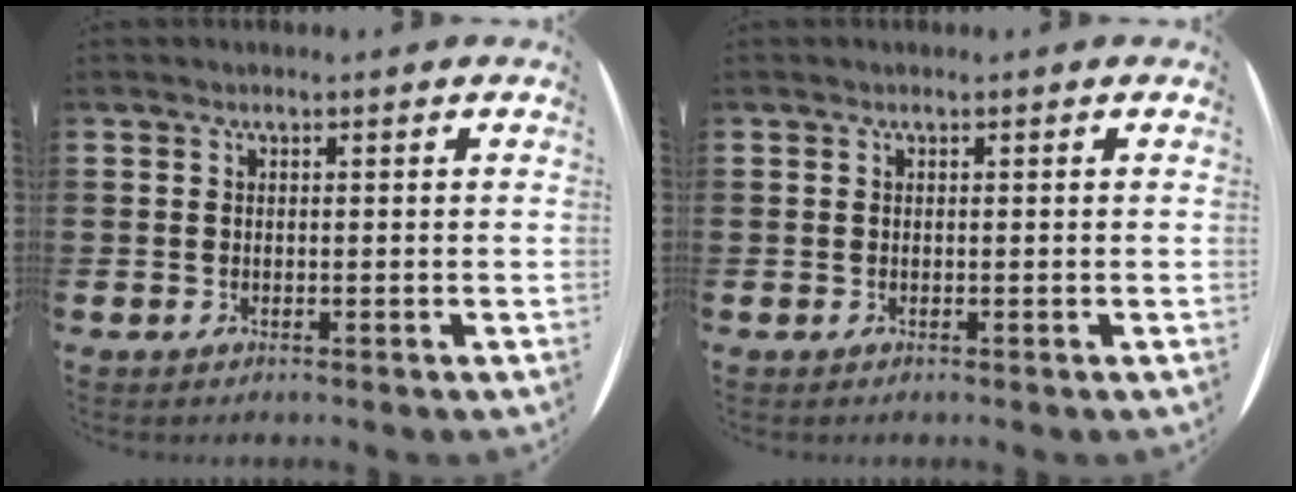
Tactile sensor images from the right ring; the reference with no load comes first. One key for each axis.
{"total": 0.0}